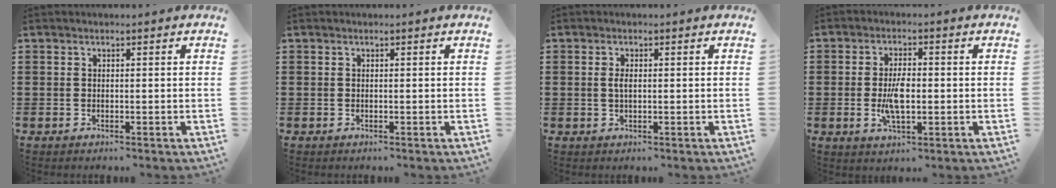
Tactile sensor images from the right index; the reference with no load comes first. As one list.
[{"total": 0.0}, {"total": 1.7, "force": [0.1, 0.7, 1.6], "torque": [-0.032, 0.004, 0.000]}, {"total": 5.5, "force": [-0.6, 2.3, 5.0], "torque": [-0.110, -0.004, -0.017]}]